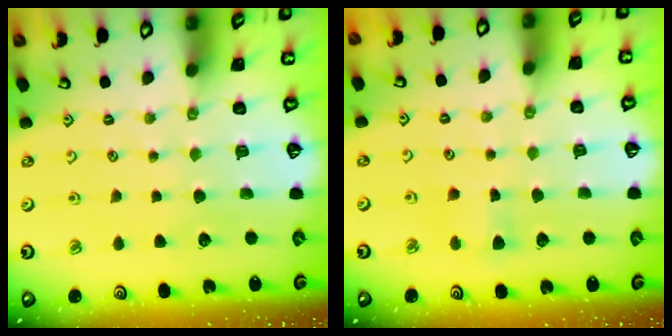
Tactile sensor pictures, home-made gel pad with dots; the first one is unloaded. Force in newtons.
{"total": 4.7, "press": 4.6, "slide": 0.7}